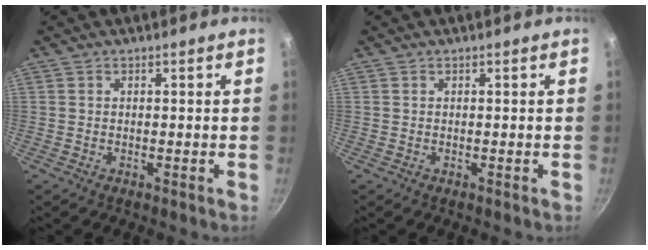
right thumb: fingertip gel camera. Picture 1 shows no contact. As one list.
[{"total": 0.0}]